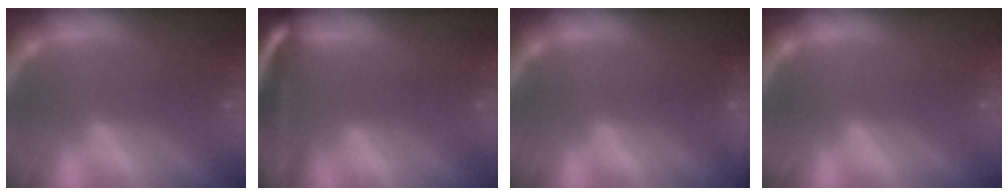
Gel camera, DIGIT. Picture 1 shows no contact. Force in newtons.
{"total": 8.5}
{"total": 2.4}
{"total": 0.0}